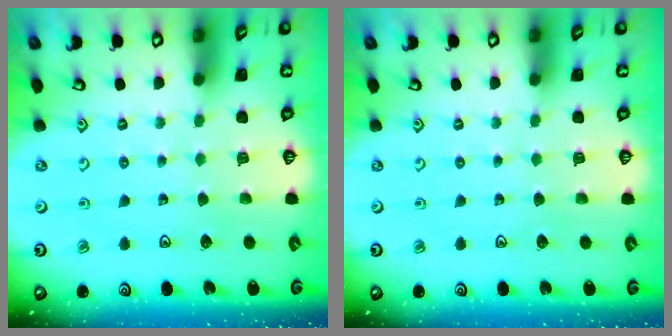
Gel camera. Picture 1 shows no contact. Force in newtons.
{"total": 0.0}